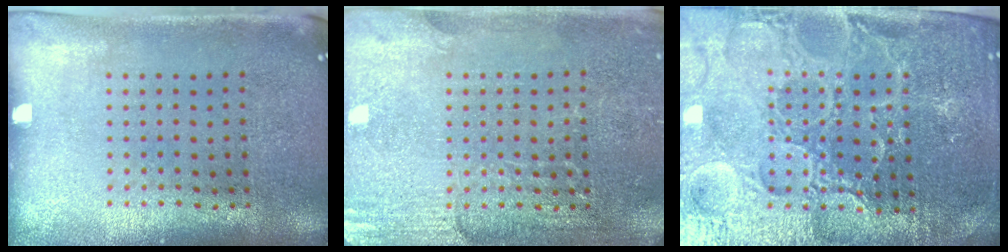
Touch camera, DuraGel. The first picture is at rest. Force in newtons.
{"total": 2.9, "press": 2.8, "slide": 0.3}
{"total": 5.2, "press": 4.9, "slide": 1.8}